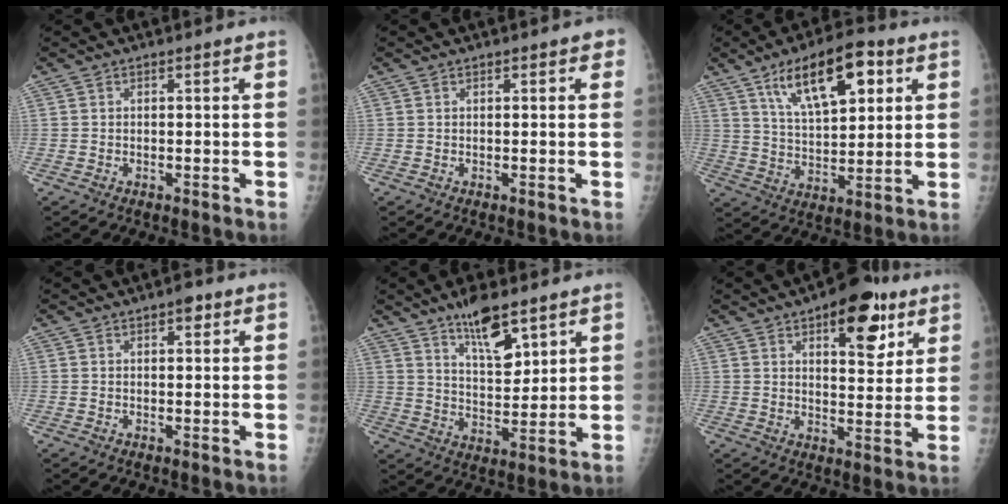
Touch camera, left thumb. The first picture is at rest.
{"total": 1.6, "force": [0.8, 0.7, 1.2], "torque": [-0.004, 0.001, 0.008]}
{"total": 15.5, "force": [7.2, 6.6, 12.0], "torque": [-0.163, -0.019, 0.123]}
{"total": 2.1, "force": [1.2, 1.0, 1.5], "torque": [-0.012, -0.002, 0.014]}
{"total": 10.2, "force": [6.7, 3.7, 6.7], "torque": [-0.093, -0.047, 0.120]}
{"total": 13.0, "force": [6.9, 5.9, 9.4], "torque": [-0.087, -0.028, 0.092]}